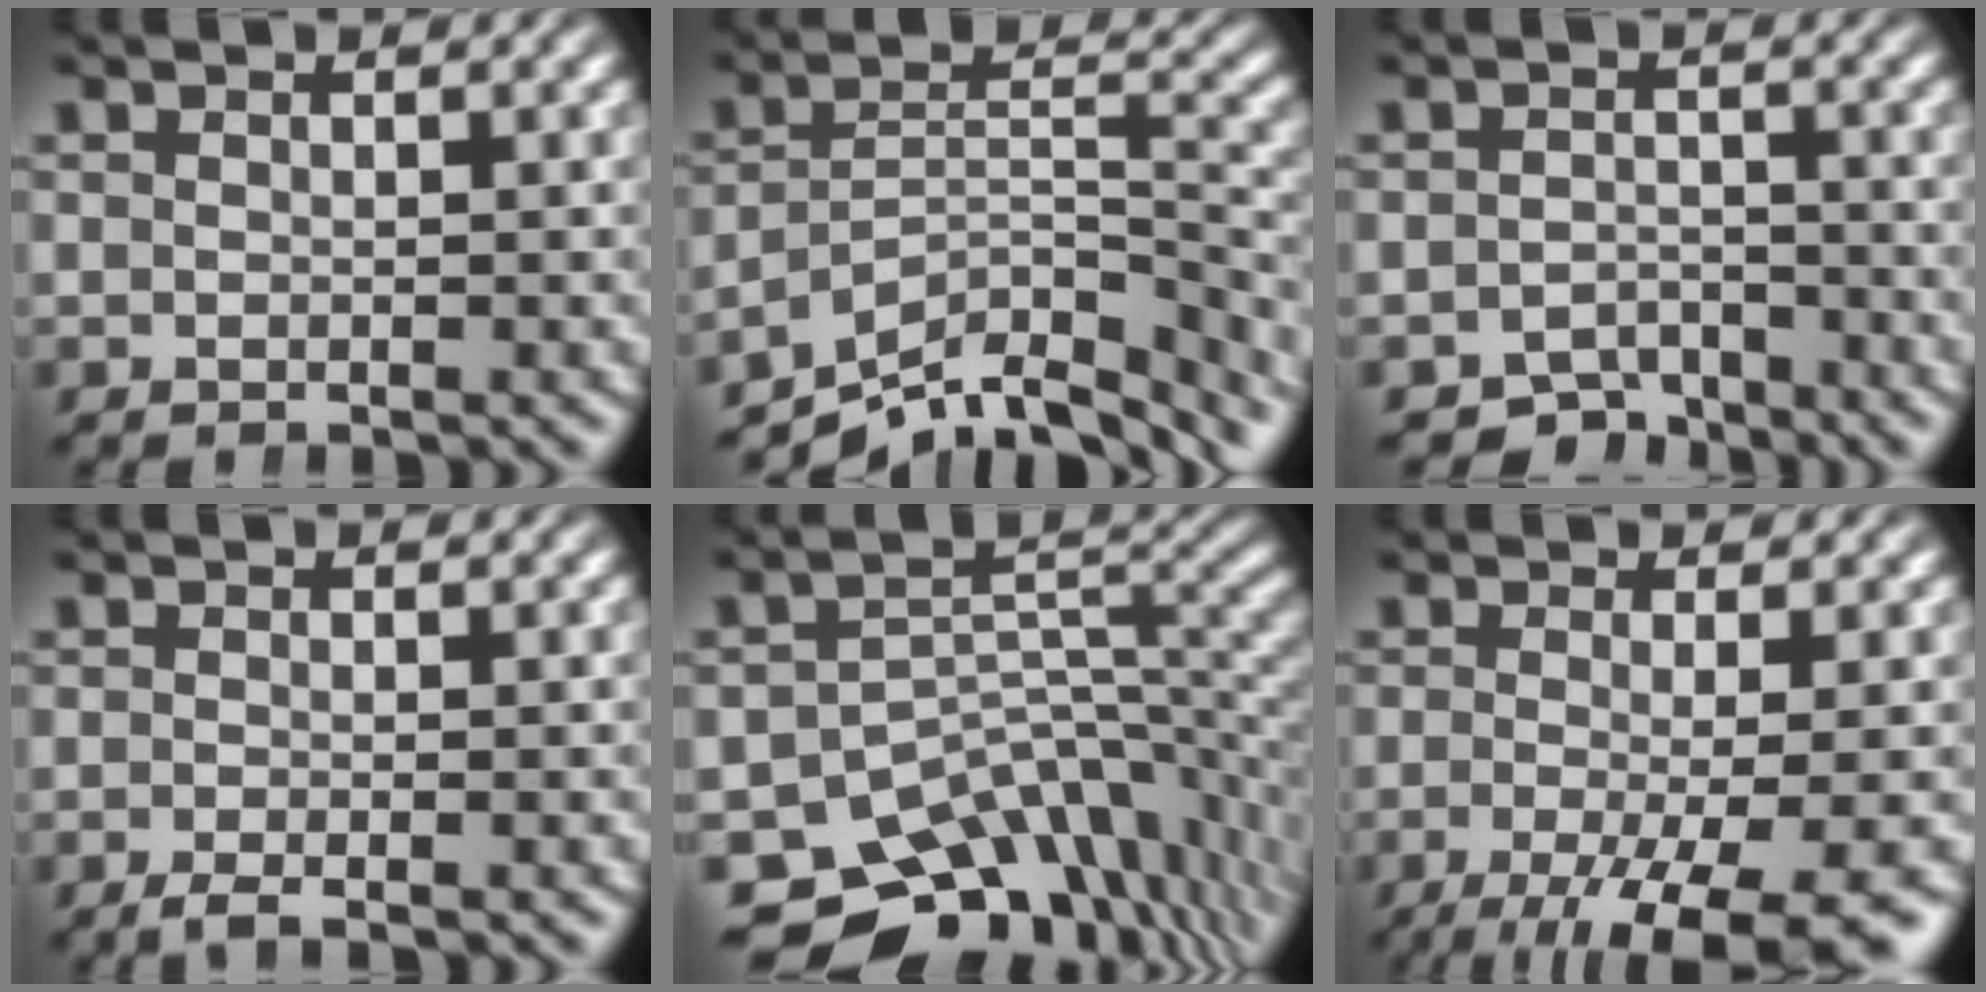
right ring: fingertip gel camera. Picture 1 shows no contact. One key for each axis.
{"total": 9.6, "fx": -6.2, "fy": 5.0, "fz": 5.4, "tx": -0.078, "ty": -0.021, "tz": -0.091}
{"total": 4.5, "fx": -4.1, "fy": 1.8, "fz": 0.4, "tx": 0.005, "ty": -0.016, "tz": -0.066}
{"total": 1.9, "fx": -1.6, "fy": 0.7, "fz": 0.8, "tx": -0.023, "ty": -0.008, "tz": -0.024}
{"total": 14.5, "fx": -8.5, "fy": 9.0, "fz": 7.6, "tx": -0.118, "ty": -0.037, "tz": -0.123}
{"total": 7.3, "fx": -3.9, "fy": 3.0, "fz": 5.3, "tx": -0.099, "ty": -0.043, "tz": -0.040}